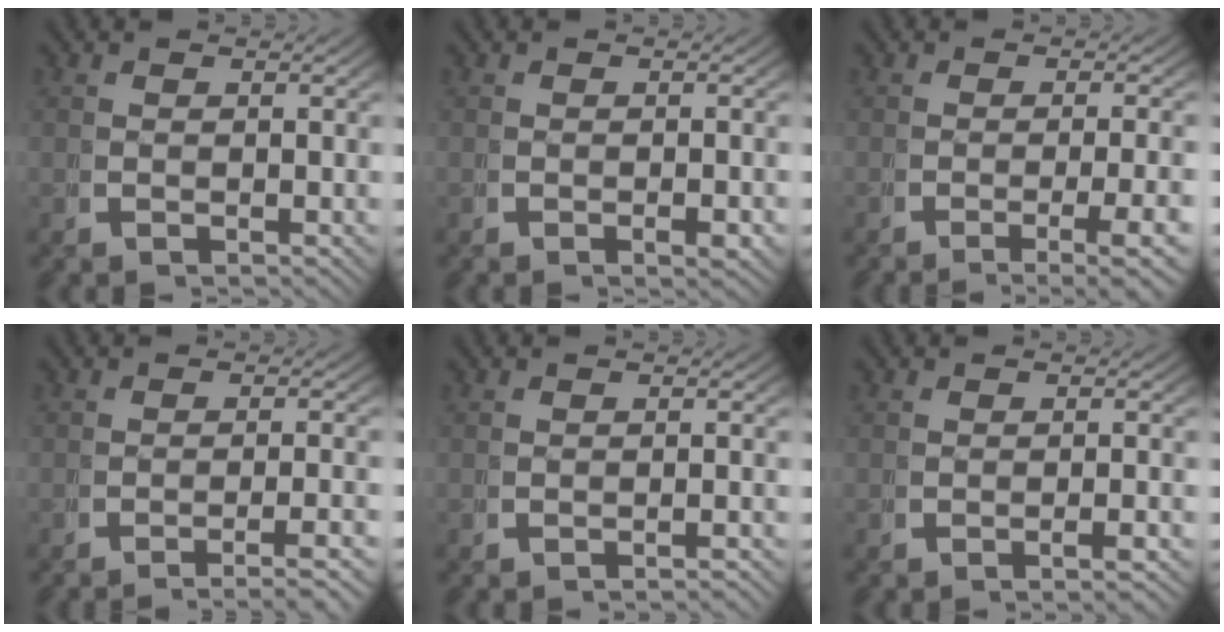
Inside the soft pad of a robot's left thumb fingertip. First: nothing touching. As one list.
[{"total": 1.1, "force": [-0.2, 0.3, 1.0], "torque": [-0.017, 0.002, -0.007]}, {"total": 4.9, "force": [-2.6, 1.1, 4.0], "torque": [-0.063, -0.009, -0.036]}, {"total": 4.4, "force": [-3.6, 0.5, 2.5], "torque": [-0.033, -0.001, -0.056]}, {"total": 1.4, "force": [-1.3, 0.0, 0.5], "torque": [-0.008, 0.004, -0.022]}, {"total": 1.3, "force": [-0.7, -0.1, 1.1], "torque": [-0.020, 0.006, -0.016]}]